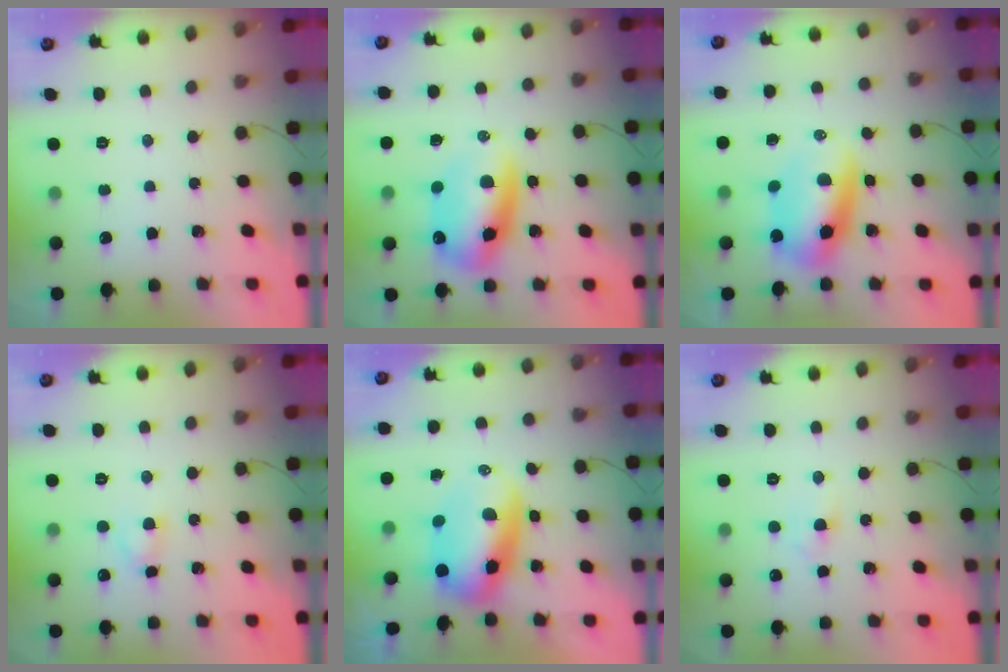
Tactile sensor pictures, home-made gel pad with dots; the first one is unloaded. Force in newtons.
{"total": 12.6, "press": 12.2, "slide": 3.0}
{"total": 10.3, "press": 9.9, "slide": 3.0}
{"total": 3.0, "press": 2.7, "slide": 1.3}
{"total": 8.3, "press": 7.9, "slide": 2.3}
{"total": 2.5, "press": 2.3, "slide": 0.9}